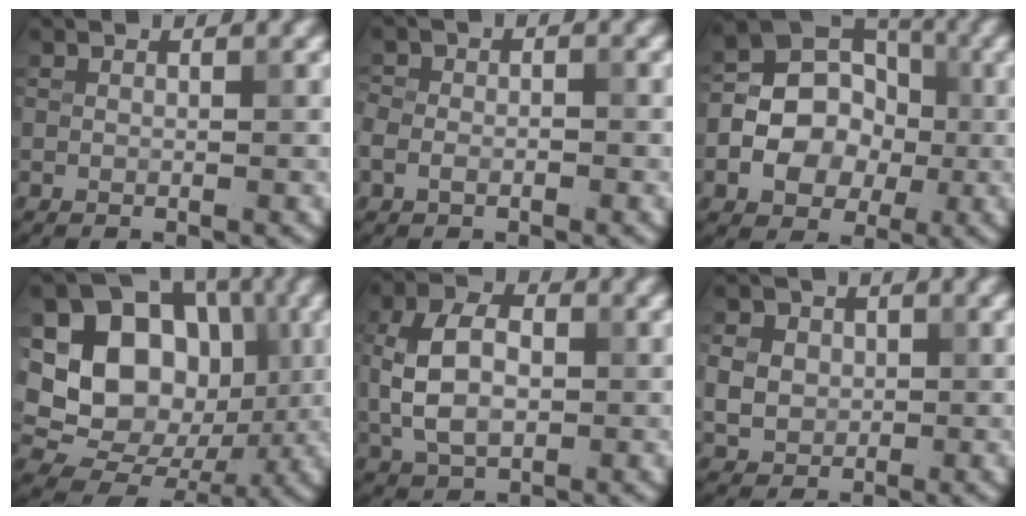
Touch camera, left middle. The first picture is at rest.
{"total": 2.1, "force": [-0.8, 1.4, 1.3], "torque": [-0.028, 0.000, -0.021]}
{"total": 8.8, "force": [-1.7, 7.3, 4.7], "torque": [-0.066, -0.001, -0.043]}
{"total": 15.3, "force": [2.1, 12.5, 8.6], "torque": [-0.156, 0.028, 0.035]}
{"total": 6.1, "force": [0.3, 4.1, 4.5], "torque": [-0.088, 0.006, 0.001]}
{"total": 4.2, "force": [0.7, 3.7, 1.9], "torque": [-0.049, 0.006, 0.009]}